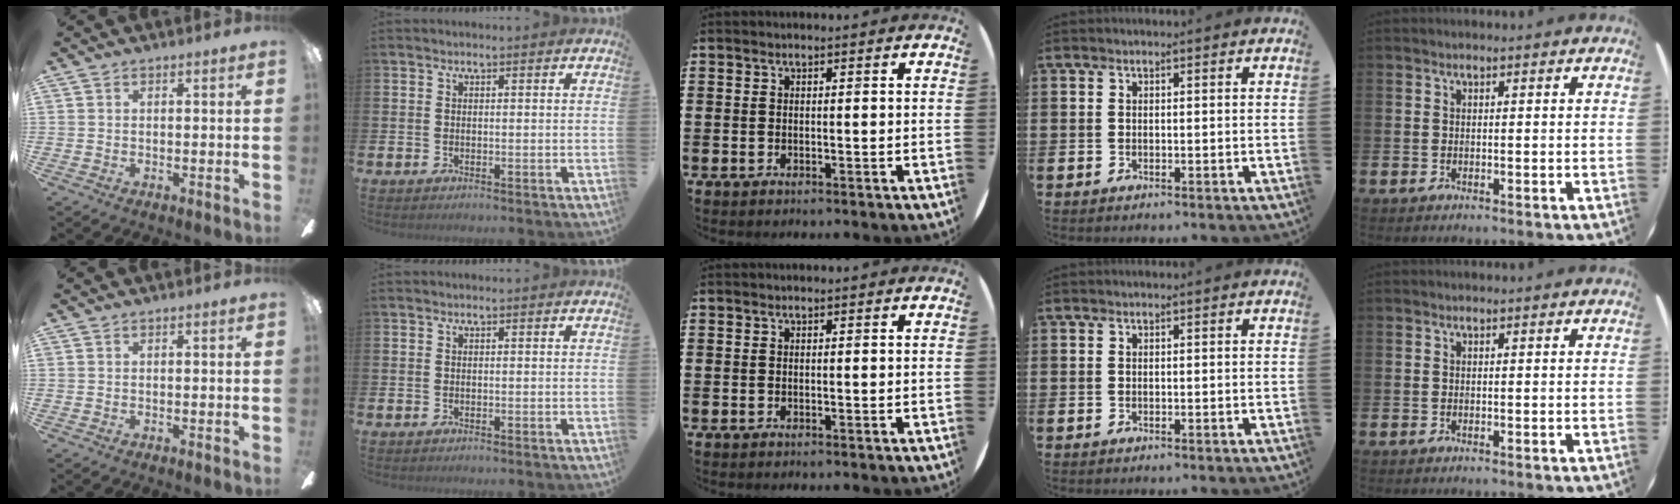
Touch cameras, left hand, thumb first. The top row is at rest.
{}